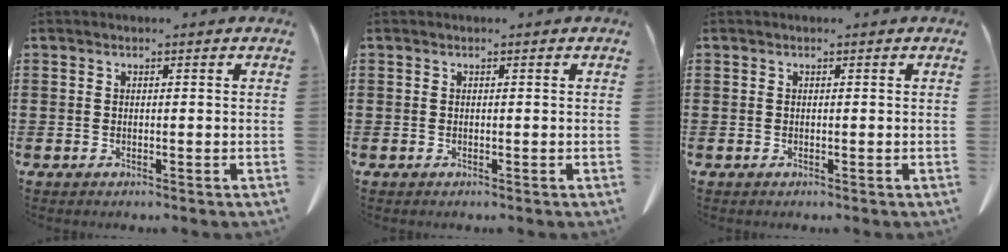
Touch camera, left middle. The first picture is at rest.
{"total": 0.0}
{"total": 0.0}